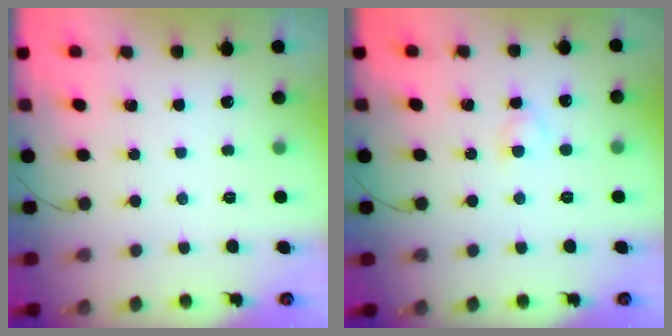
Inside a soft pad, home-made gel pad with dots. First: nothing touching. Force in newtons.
{"total": 2.5, "press": 2.3, "slide": 1.1}